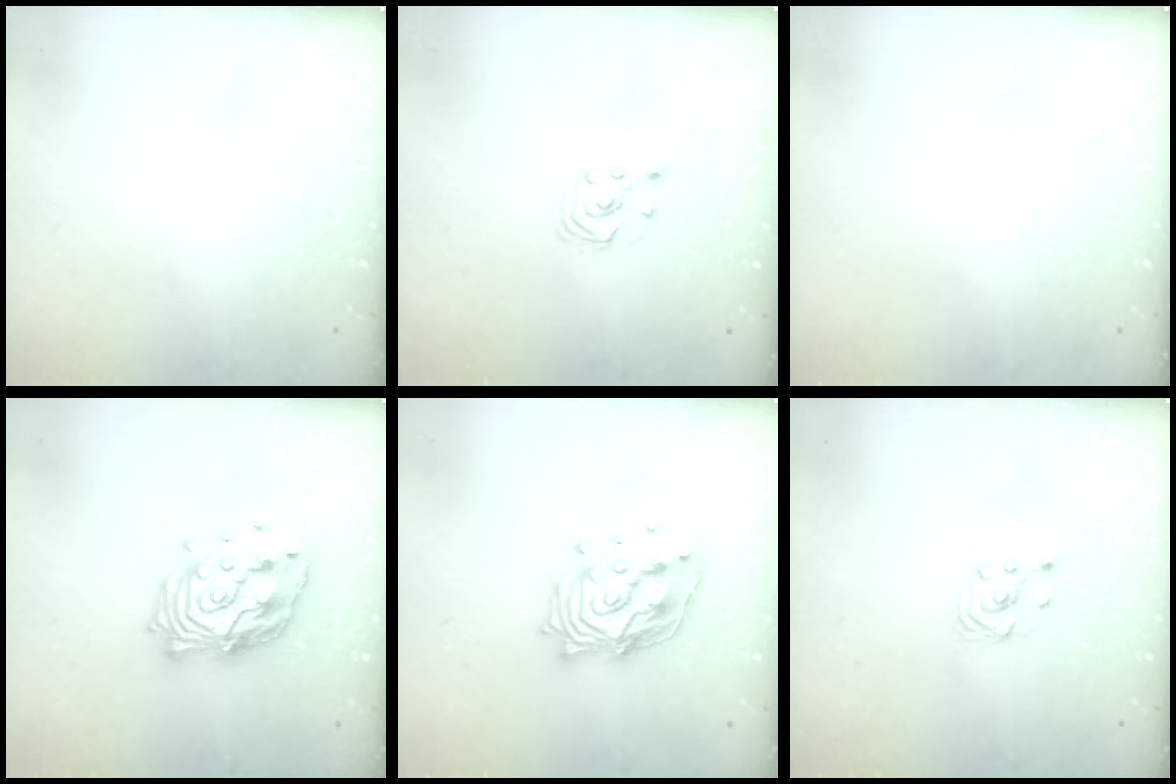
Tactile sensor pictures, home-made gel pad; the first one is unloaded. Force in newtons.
{"total": 1.8, "press": 1.8, "slide": 0.2}
{"total": 0.0}
{"total": 14.8, "press": 14.8, "slide": 1.2}
{"total": 14.8, "press": 14.6, "slide": 2.2}
{"total": 2.6, "press": 2.4, "slide": 1.0}